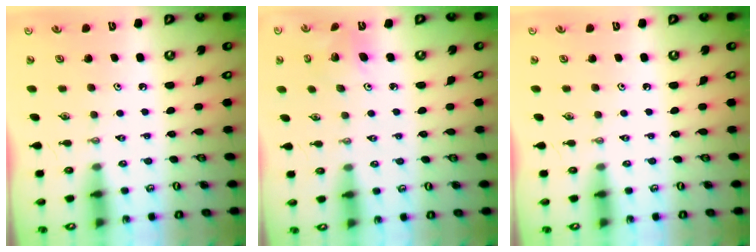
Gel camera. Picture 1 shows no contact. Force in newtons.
{"total": 4.1, "press": 4.1, "slide": 0.2}
{"total": 0.0}